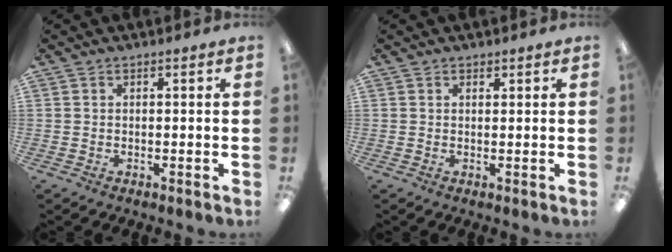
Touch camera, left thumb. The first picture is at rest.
{"total": 0.7, "force": [0.6, 0.4, 0.0], "torque": [0.006, -0.003, 0.010]}